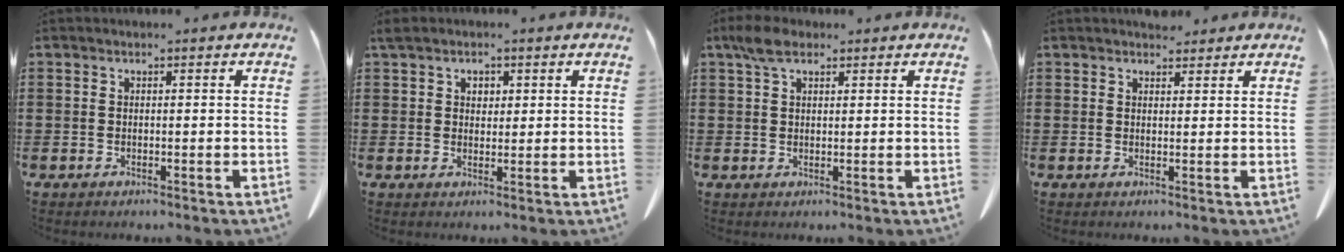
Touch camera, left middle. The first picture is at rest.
{"total": 2.4, "force": [1.5, 1.7, 1.0], "torque": [-0.018, 0.005, 0.024]}
{"total": 3.9, "force": [2.5, 2.0, 2.3], "torque": [-0.053, 0.009, 0.046]}
{"total": 2.5, "force": [2.3, 0.8, 0.3], "torque": [-0.004, -0.005, 0.043]}